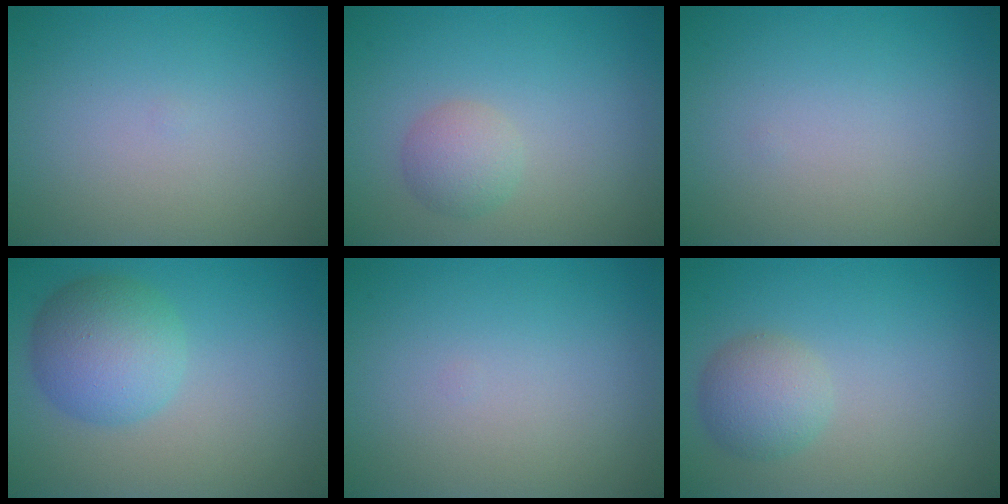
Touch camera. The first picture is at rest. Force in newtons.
{"total": 2.1, "press": 2.1, "slide": 0.1}
{"total": 0.0}
{"total": 5.1, "press": 5.1, "slide": 0.2}
{"total": 0.0}
{"total": 2.9, "press": 2.9, "slide": 0.0}